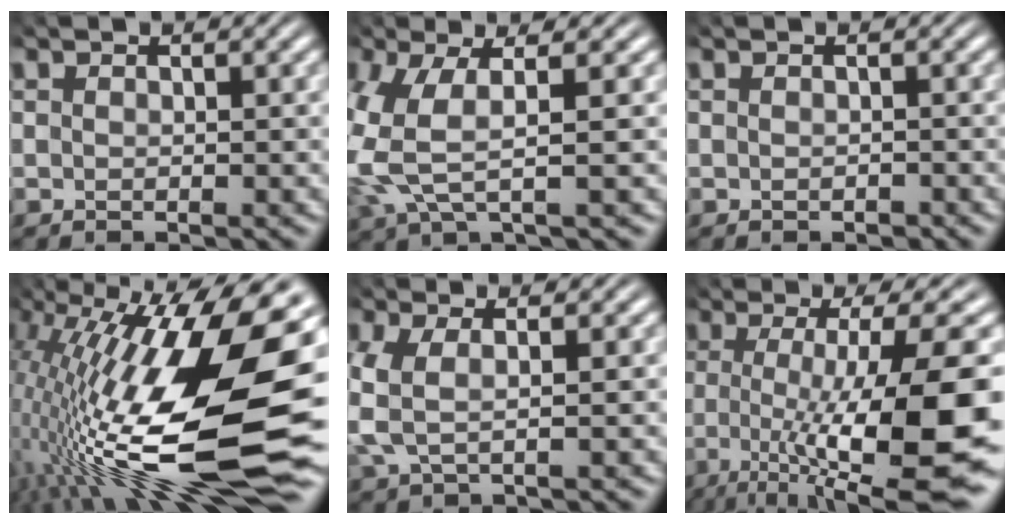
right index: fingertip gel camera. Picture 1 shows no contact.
{"total": 6.4, "force": [-0.3, 4.2, 4.8], "torque": [-0.125, -0.009, -0.005]}
{"total": 0.7, "force": [-0.6, 0.4, 0.1], "torque": [0.000, -0.001, -0.010]}
{"total": 18.7, "force": [-3.7, 7.2, 16.9], "torque": [-0.241, -0.024, -0.046]}
{"total": 3.5, "force": [-0.5, 2.5, 2.5], "torque": [-0.082, -0.014, -0.004]}
{"total": 12.0, "force": [-2.7, 3.5, 11.1], "torque": [-0.158, -0.024, -0.024]}